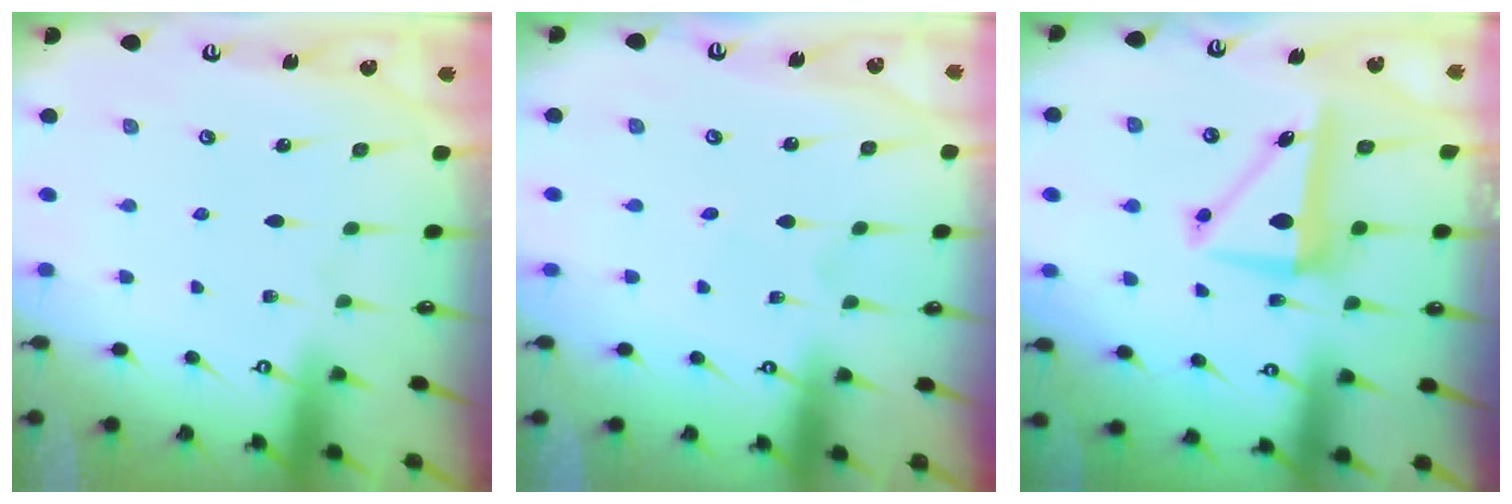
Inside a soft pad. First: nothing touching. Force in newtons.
{"total": 0.0}
{"total": 7.5, "press": 7.3, "slide": 1.5}